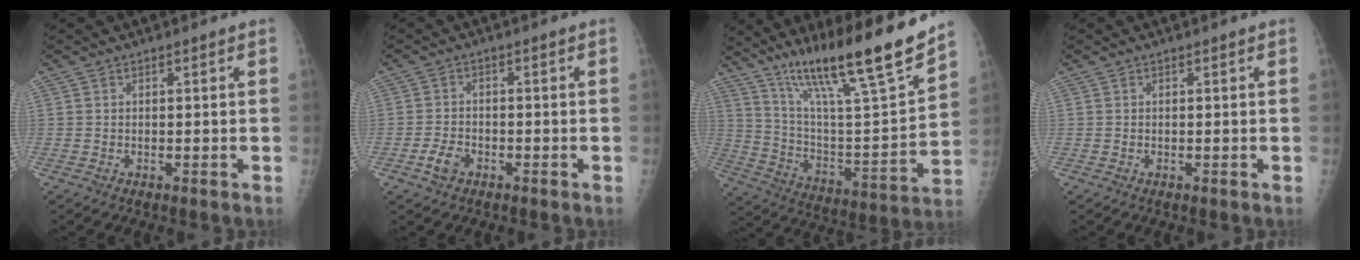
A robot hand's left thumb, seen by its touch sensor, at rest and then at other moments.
{"total": 3.4, "force": [-1.8, 2.2, 1.9], "torque": [-0.035, 0.010, -0.032]}
{"total": 23.9, "force": [17.4, 2.2, 16.2], "torque": [-0.242, -0.069, 0.302]}
{"total": 0.0}